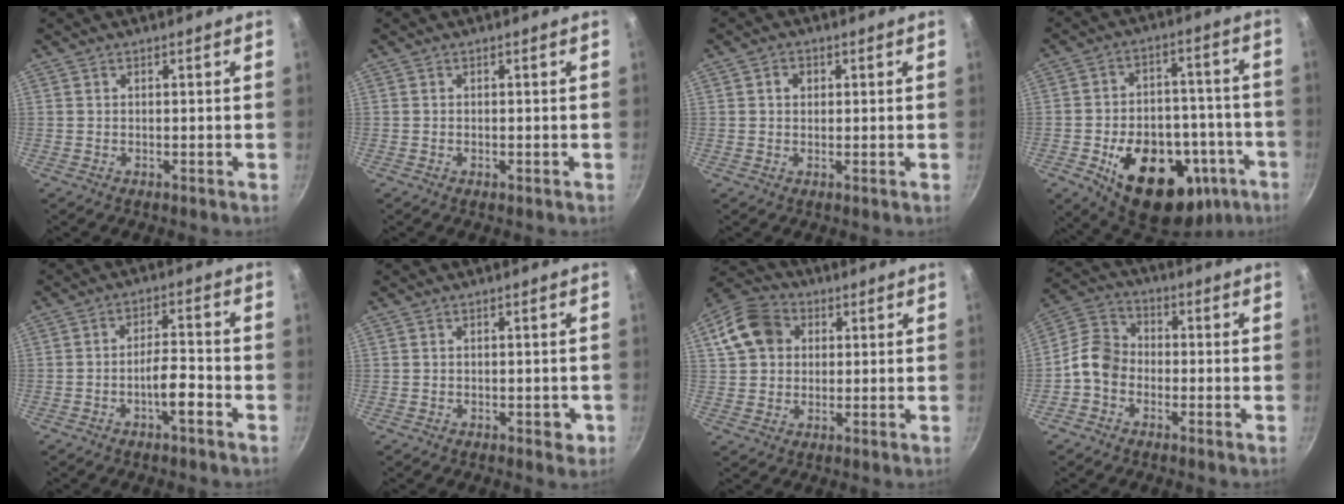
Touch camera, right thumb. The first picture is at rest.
{"total": 0.6, "force": [-0.2, 0.2, 0.5], "torque": [-0.008, 0.001, -0.003]}
{"total": 2.4, "force": [0.6, 2.0, 1.2], "torque": [-0.007, 0.002, 0.008]}
{"total": 25.3, "force": [-11.2, 15.5, 16.6], "torque": [-0.196, 0.042, -0.141]}
{"total": 5.4, "force": [-2.8, 1.4, 4.3], "torque": [-0.070, 0.029, -0.047]}
{"total": 2.3, "force": [-0.8, 1.3, 1.7], "torque": [-0.011, 0.006, -0.007]}
{"total": 11.1, "force": [3.0, 9.0, 5.9], "torque": [-0.085, 0.017, 0.039]}
{"total": 7.4, "force": [-2.4, 5.8, 3.9], "torque": [-0.056, 0.033, -0.069]}